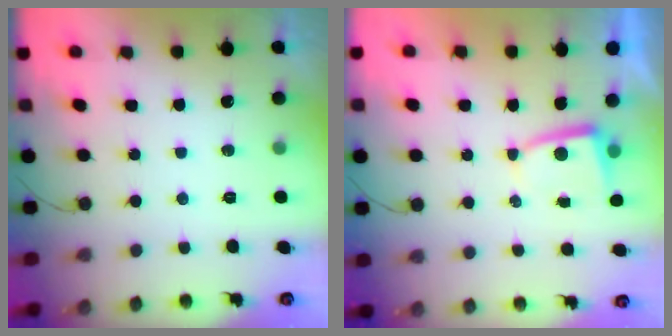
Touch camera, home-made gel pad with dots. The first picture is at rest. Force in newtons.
{"total": 2.8, "press": 2.7, "slide": 0.5}